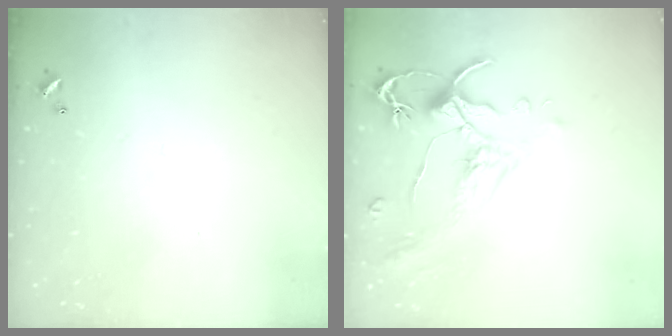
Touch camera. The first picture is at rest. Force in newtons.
{"total": 1.5, "press": 1.0, "slide": 1.1}